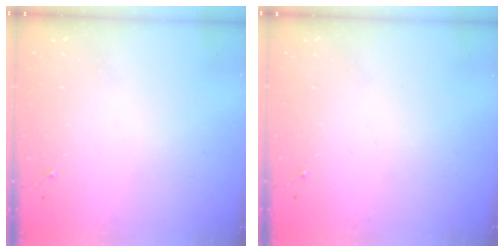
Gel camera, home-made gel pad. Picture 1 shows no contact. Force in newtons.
{"total": 0.0}